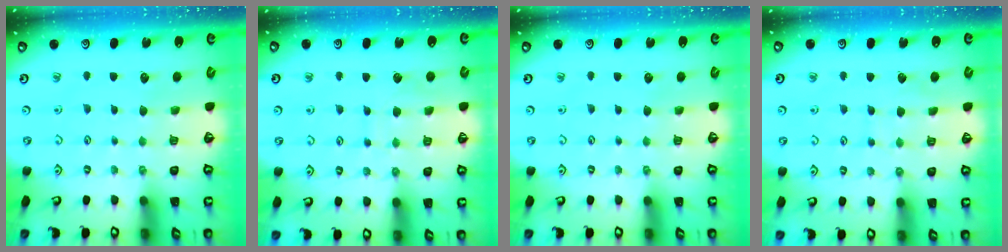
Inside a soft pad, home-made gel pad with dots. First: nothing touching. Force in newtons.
{"total": 7.5, "press": 7.5, "slide": 0.5}
{"total": 0.0}
{"total": 3.0, "press": 2.9, "slide": 0.4}